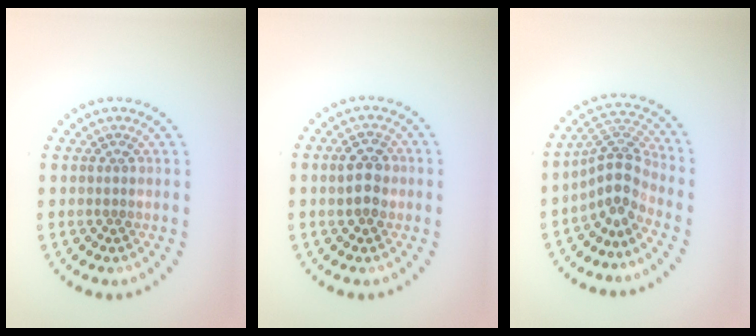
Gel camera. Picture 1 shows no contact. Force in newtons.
{"total": 2.6, "press": 2.6, "slide": 0.0}
{"total": 3.5, "press": 2.5, "slide": 2.4}